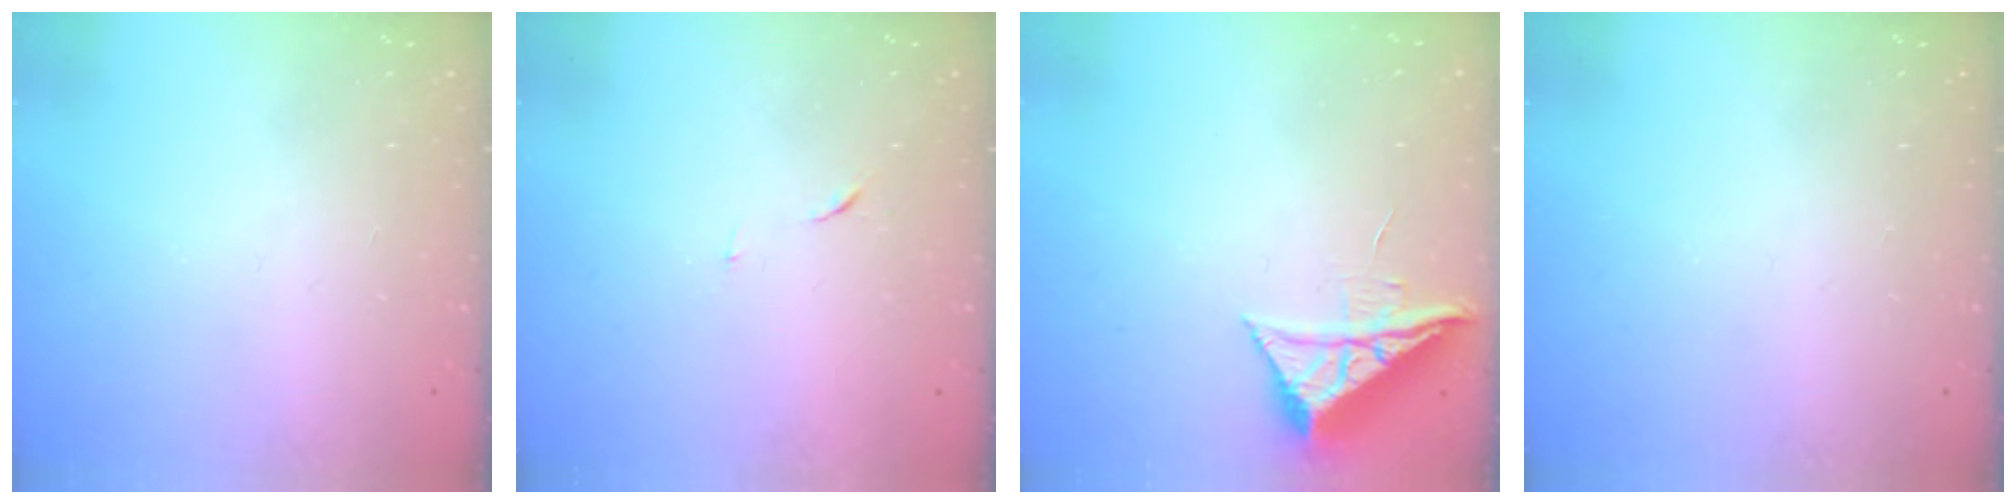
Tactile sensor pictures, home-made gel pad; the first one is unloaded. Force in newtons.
{"total": 4.5, "press": 4.3, "slide": 1.0}
{"total": 7.1, "press": 7.1, "slide": 0.2}
{"total": 0.0}